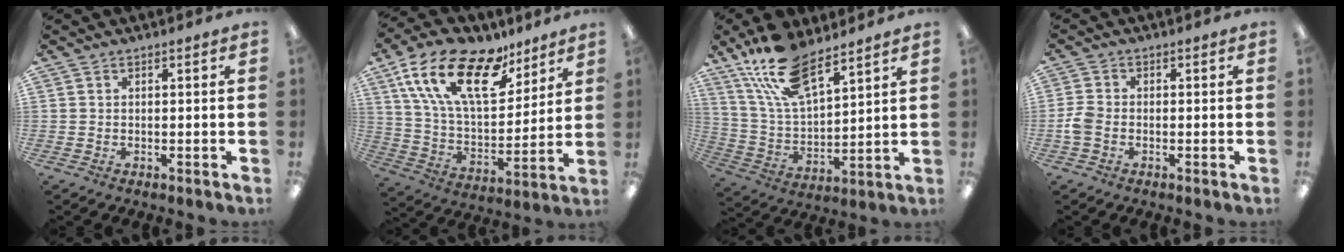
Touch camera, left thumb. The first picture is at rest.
{"total": 22.5, "force": [12.6, 10.8, 15.2], "torque": [-0.293, -0.053, 0.221]}
{"total": 17.2, "force": [12.5, 6.5, 9.9], "torque": [-0.209, -0.050, 0.224]}
{"total": 3.6, "force": [-1.0, 2.4, 2.5], "torque": [-0.054, 0.003, -0.020]}